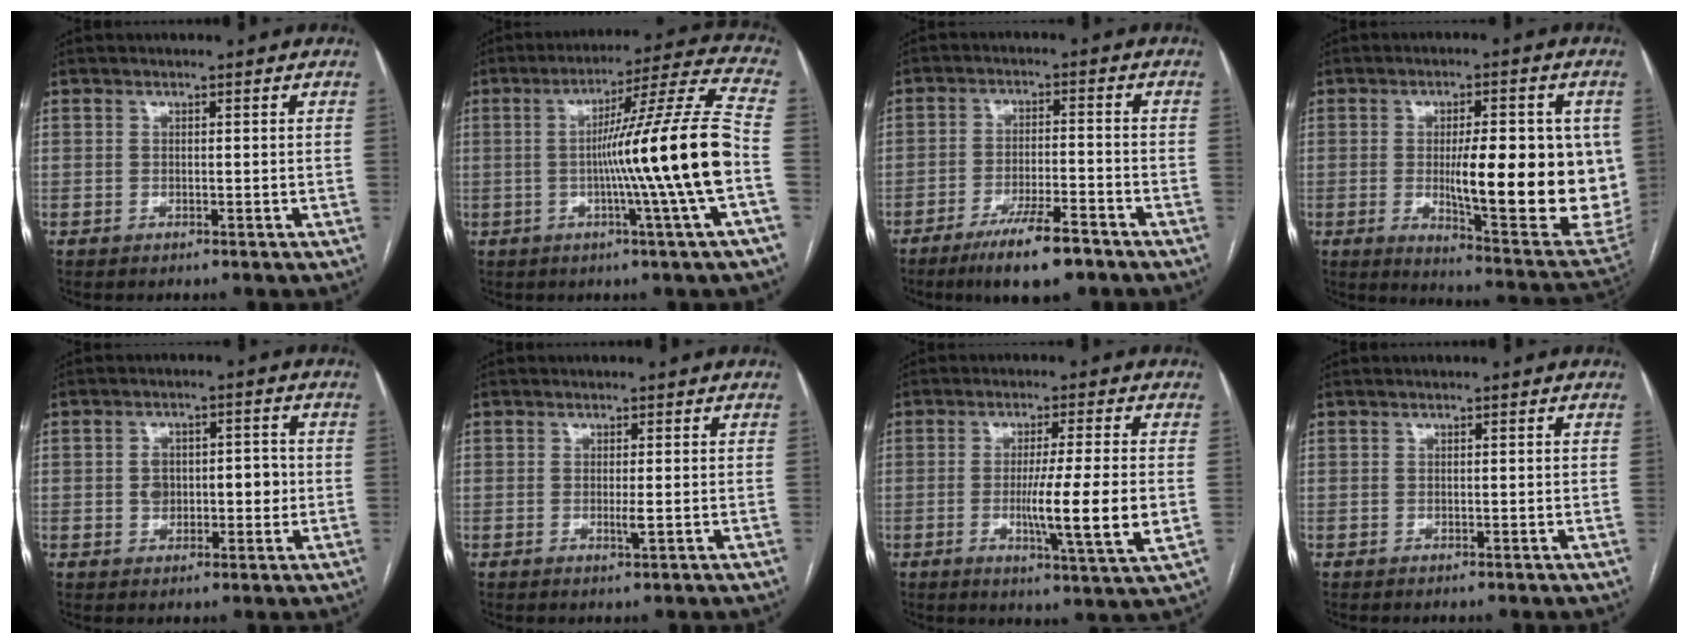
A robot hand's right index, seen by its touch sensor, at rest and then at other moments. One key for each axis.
{"total": 16.7, "fx": -2.8, "fy": -3.0, "fz": 16.2, "tx": -0.244, "ty": -0.005, "tz": -0.054}
{"total": 9.4, "fx": -6.6, "fy": 1.5, "fz": 6.5, "tx": -0.111, "ty": -0.015, "tz": -0.109}
{"total": 20.4, "fx": -0.4, "fy": 4.4, "fz": 20.0, "tx": -0.215, "ty": -0.005, "tz": 0.012}
{"total": 6.2, "fx": -0.3, "fy": 3.8, "fz": 4.9, "tx": -0.072, "ty": 0.023, "tz": 0.002}
{"total": 2.3, "fx": -0.4, "fy": 0.0, "fz": 2.2, "tx": -0.042, "ty": -0.006, "tz": -0.006}
{"total": 10.9, "fx": -1.5, "fy": -0.8, "fz": 10.8, "tx": -0.177, "ty": -0.026, "tz": -0.031}
{"total": 0.0}